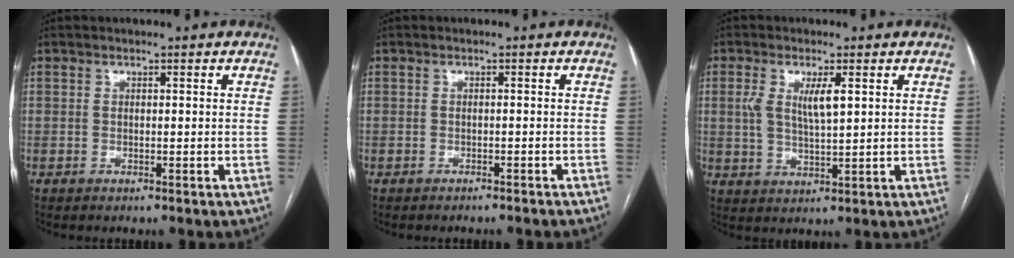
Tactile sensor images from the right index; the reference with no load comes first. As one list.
[{"total": 3.0, "force": [-2.8, 0.4, 1.0], "torque": [-0.016, 0.000, -0.033]}, {"total": 5.4, "force": [1.6, 1.3, 4.9], "torque": [-0.101, 0.003, 0.034]}]